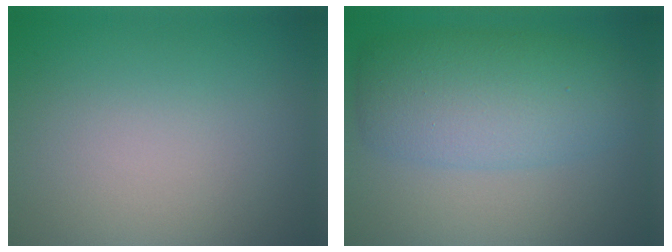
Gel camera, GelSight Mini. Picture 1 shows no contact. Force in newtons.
{"total": 6.7, "press": 6.7, "slide": 0.1}